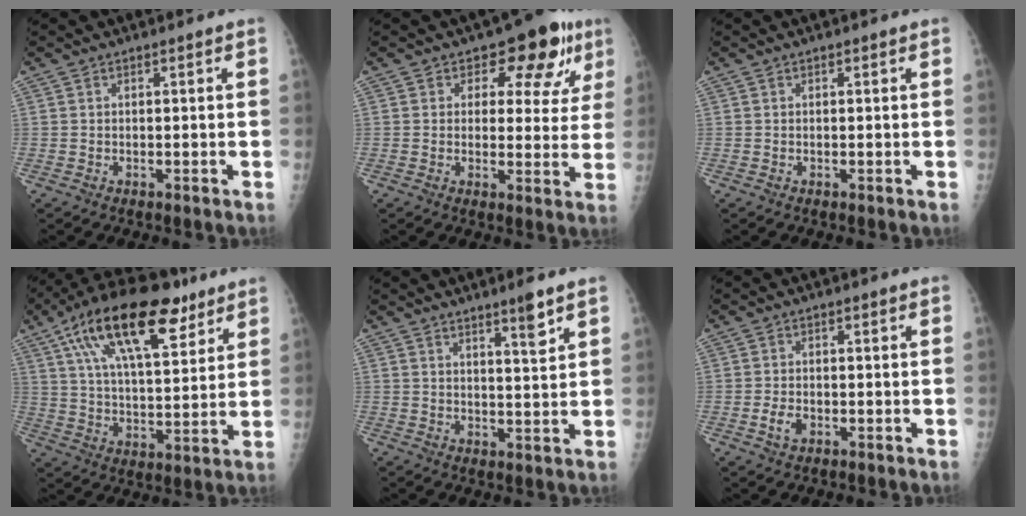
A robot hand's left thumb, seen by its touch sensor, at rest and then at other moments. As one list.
[{"total": 10.5, "force": [5.1, 6.5, 6.4], "torque": [-0.026, -0.015, 0.059]}, {"total": 0.0}, {"total": 21.5, "force": [11.5, 8.9, 15.9], "torque": [-0.251, -0.017, 0.193]}, {"total": 4.7, "force": [3.2, 0.2, 3.4], "torque": [-0.048, -0.026, 0.051]}, {"total": 2.7, "force": [-1.0, 1.8, 1.8], "torque": [-0.032, 0.004, -0.017]}]